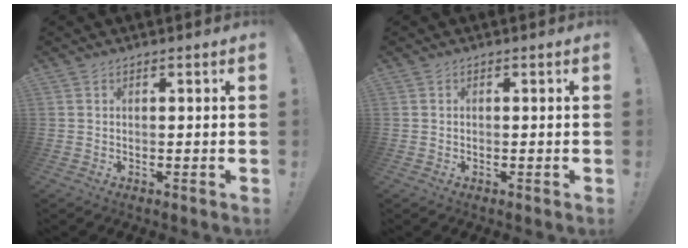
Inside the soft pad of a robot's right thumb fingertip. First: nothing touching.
{"total": 0.0}